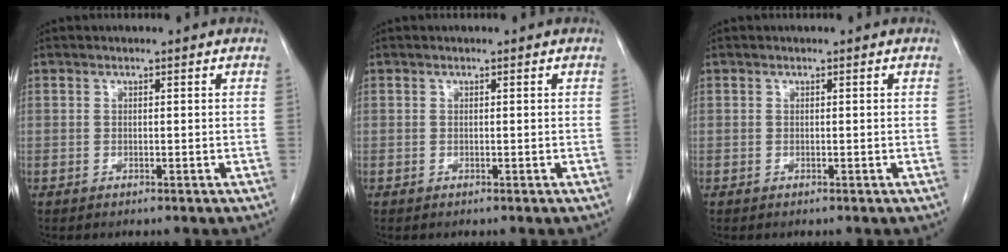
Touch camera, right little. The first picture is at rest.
{"total": 0.0}
{"total": 0.0}